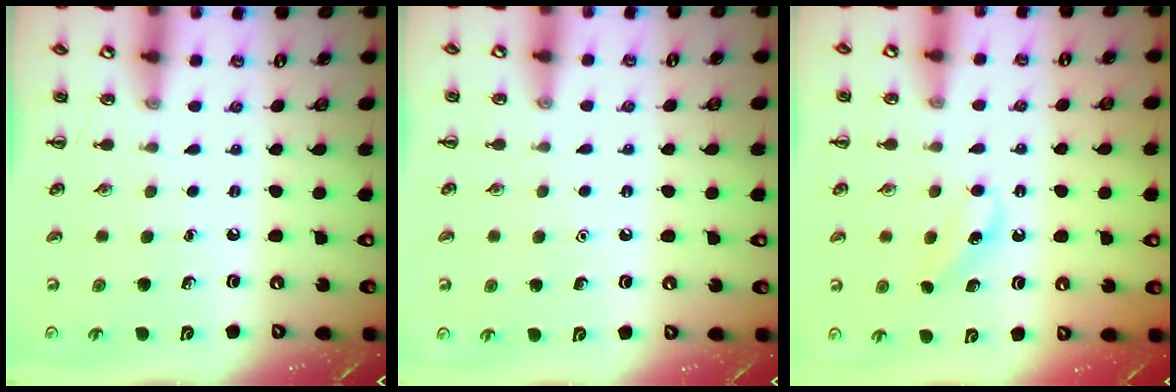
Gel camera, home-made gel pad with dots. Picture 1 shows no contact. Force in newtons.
{"total": 1.5, "press": 1.5, "slide": 0.1}
{"total": 7.1, "press": 6.9, "slide": 1.6}